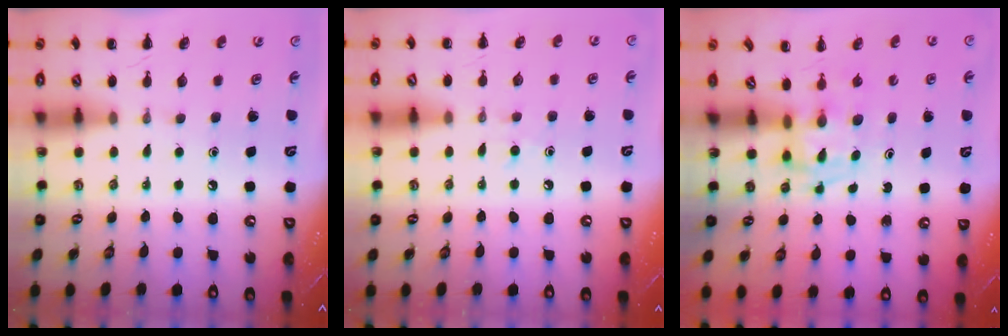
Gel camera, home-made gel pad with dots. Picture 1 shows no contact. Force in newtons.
{"total": 3.7, "press": 3.5, "slide": 1.2}
{"total": 2.9, "press": 2.9, "slide": 0.2}